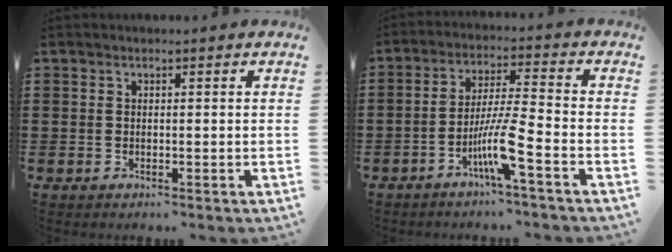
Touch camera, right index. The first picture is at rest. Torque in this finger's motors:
{"motor_torque": [0.73, 0.17, 0.47, 0.08]}